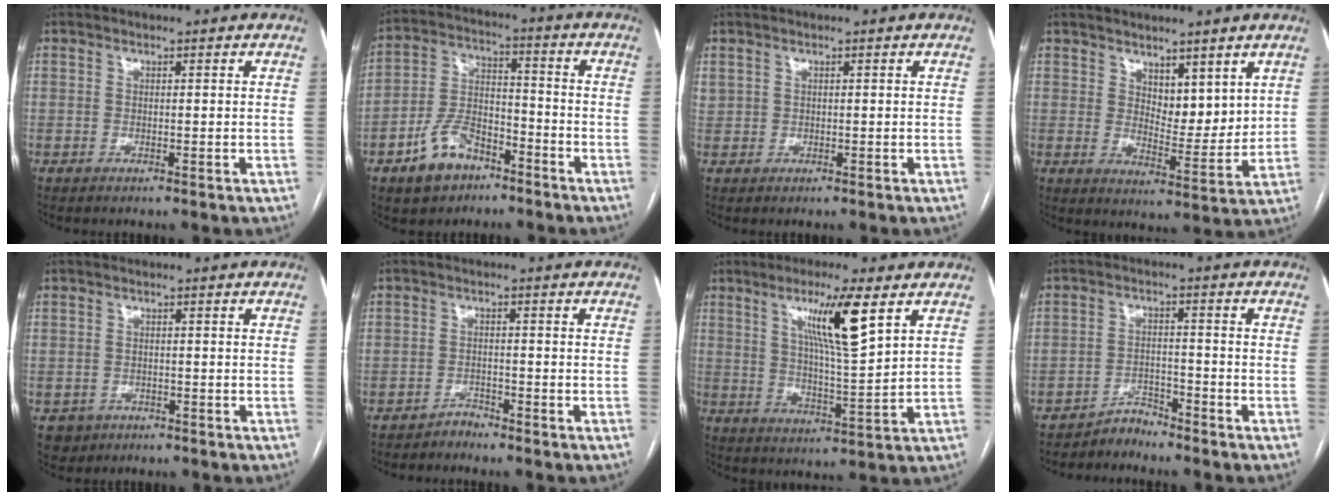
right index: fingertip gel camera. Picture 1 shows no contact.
{"total": 10.0, "force": [-6.0, 5.9, 5.4], "torque": [-0.113, 0.017, -0.103]}
{"total": 1.1, "force": [0.6, 0.8, 0.2], "torque": [-0.001, 0.013, 0.014]}
{"total": 6.5, "force": [4.0, 3.2, 4.0], "torque": [-0.058, -0.013, 0.076]}
{"total": 3.2, "force": [-1.5, 2.8, 0.3], "torque": [-0.001, 0.007, -0.019]}
{"total": 1.6, "force": [-1.5, 0.6, -0.4], "torque": [0.014, 0.000, -0.028]}
{"total": 10.6, "force": [5.1, 0.3, 9.3], "torque": [-0.166, -0.008, 0.090]}
{"total": 3.0, "force": [-2.8, 0.9, -0.6], "torque": [0.018, -0.003, -0.049]}